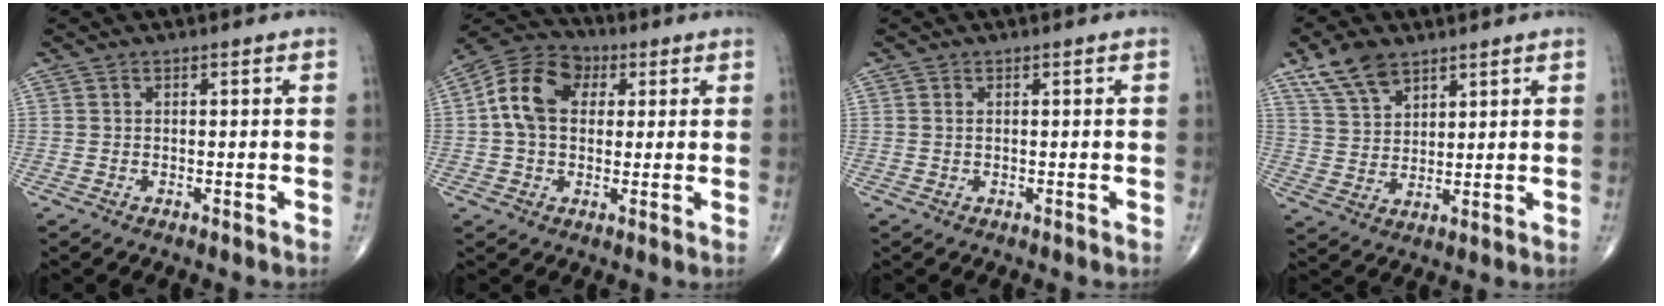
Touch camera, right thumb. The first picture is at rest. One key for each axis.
{"total": 11.5, "fx": 2.1, "fy": 8.2, "fz": 7.8, "tx": -0.133, "ty": 0.020, "tz": 0.025}
{"total": 0.5, "fx": 0.2, "fy": 0.2, "fz": 0.4, "tx": -0.012, "ty": 0.002, "tz": 0.006}
{"total": 8.4, "fx": 5.6, "fy": 4.4, "fz": 4.3, "tx": -0.067, "ty": -0.024, "tz": 0.114}